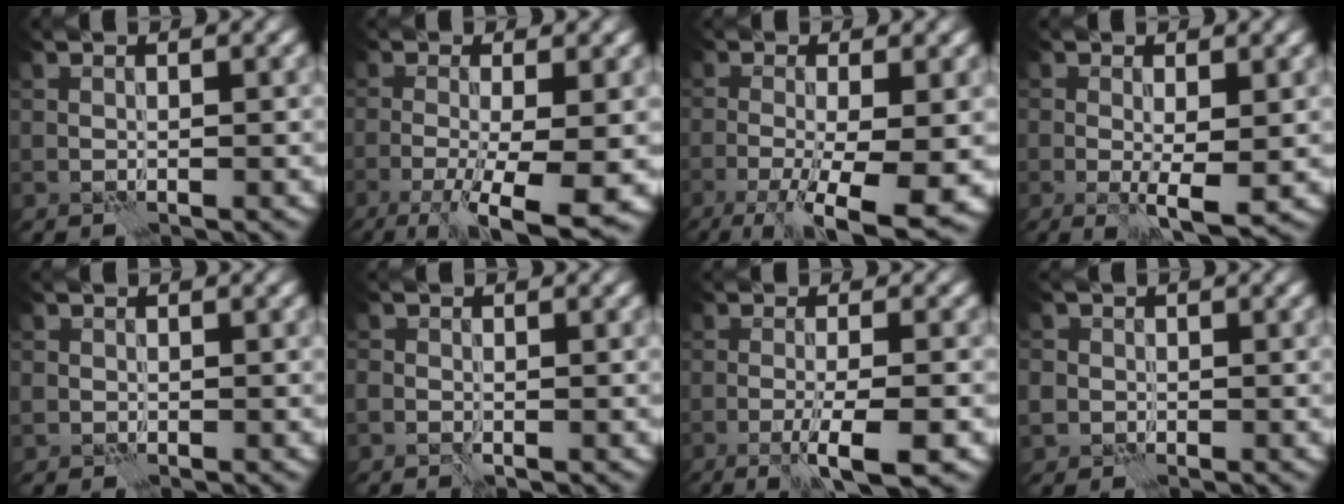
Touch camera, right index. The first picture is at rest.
{"total": 8.5, "force": [-4.0, 1.9, 7.2], "torque": [-0.120, -0.013, -0.064]}
{"total": 9.0, "force": [-4.3, 2.2, 7.6], "torque": [-0.127, -0.016, -0.066]}
{"total": 3.6, "force": [-0.8, 1.0, 3.3], "torque": [-0.058, -0.010, -0.012]}
{"total": 0.7, "force": [-0.1, 0.6, 0.0], "torque": [0.002, -0.002, -0.003]}
{"total": 0.9, "force": [-0.5, 0.7, 0.4], "torque": [-0.004, -0.001, -0.012]}
{"total": 4.6, "force": [-2.4, 0.4, 3.9], "torque": [-0.060, 0.003, -0.046]}
{"total": 4.5, "force": [-0.3, 4.3, 1.4], "torque": [-0.031, 0.016, -0.035]}